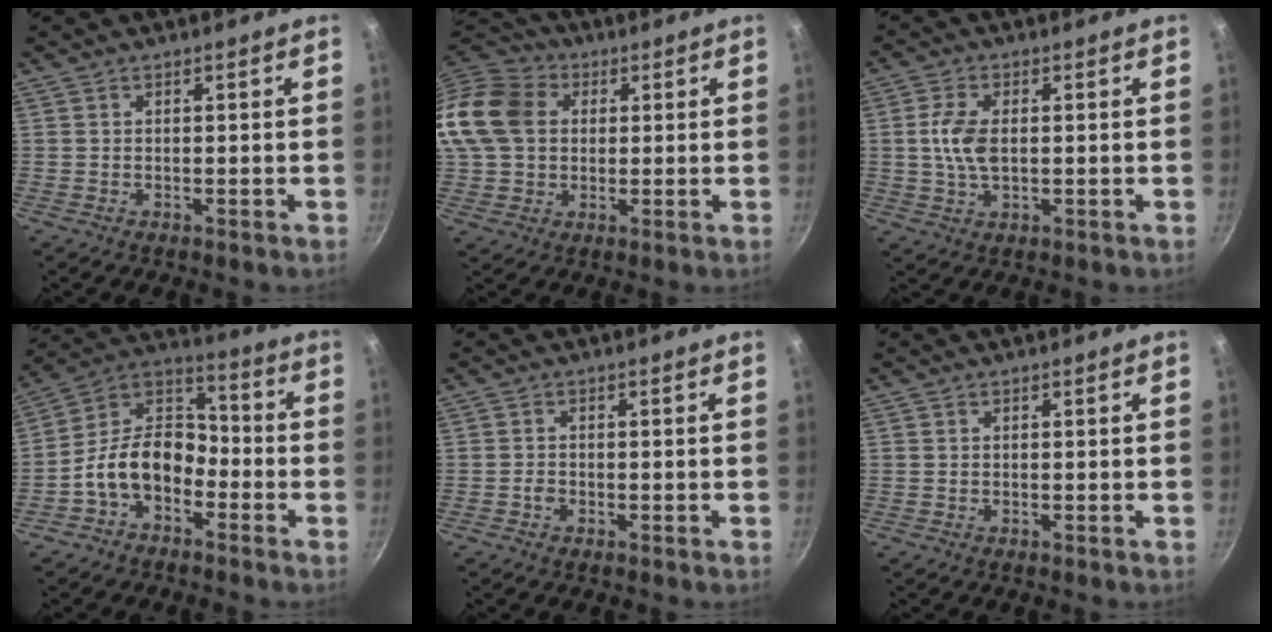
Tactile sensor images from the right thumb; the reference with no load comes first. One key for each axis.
{"total": 17.2, "fx": 3.1, "fy": 13.6, "fz": 10.0, "tx": -0.192, "ty": 0.025, "tz": 0.044}
{"total": 6.4, "fx": 0.5, "fy": 3.6, "fz": 5.3, "tx": -0.106, "ty": 0.004, "tz": 0.007}
{"total": 13.0, "fx": -5.1, "fy": 8.7, "fz": 8.2, "tx": -0.114, "ty": 0.068, "tz": -0.121}
{"total": 1.3, "fx": -0.7, "fy": 0.9, "fz": 0.6, "tx": -0.012, "ty": 0.006, "tz": -0.013}
{"total": 0.0}